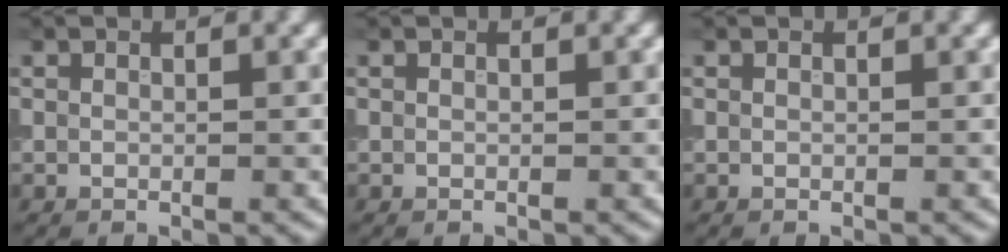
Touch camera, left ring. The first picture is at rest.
{"total": 0.0}
{"total": 0.0}